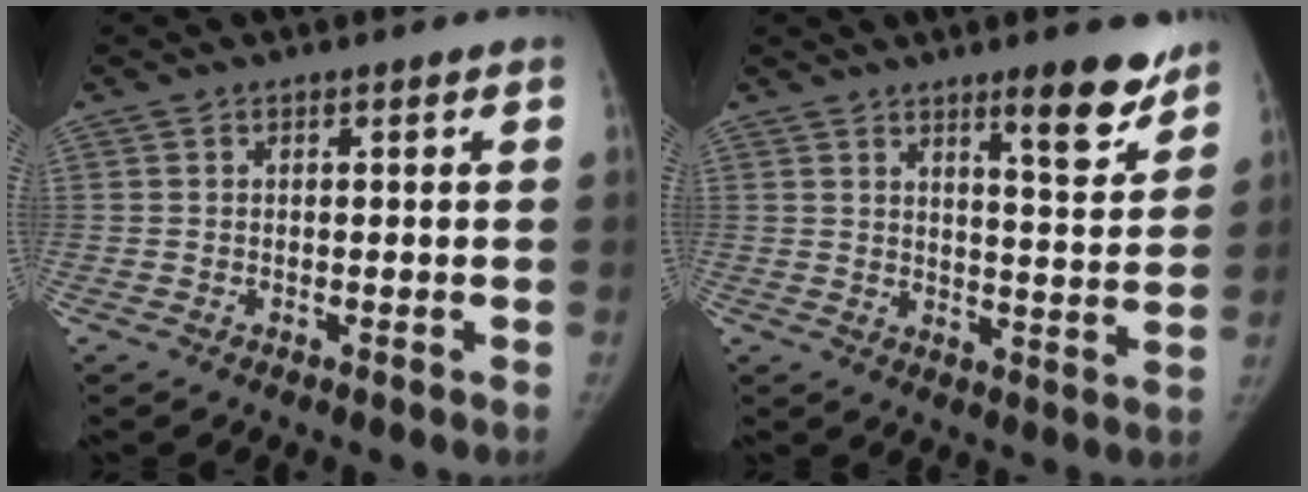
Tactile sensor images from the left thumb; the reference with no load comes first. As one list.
[{"total": 9.8, "force": [6.9, 2.0, 6.6], "torque": [-0.069, -0.051, 0.101]}]